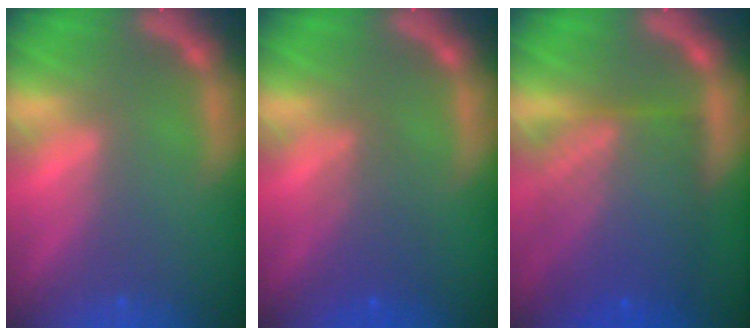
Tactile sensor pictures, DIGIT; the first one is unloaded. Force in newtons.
{"total": 3.0}
{"total": 10.1}